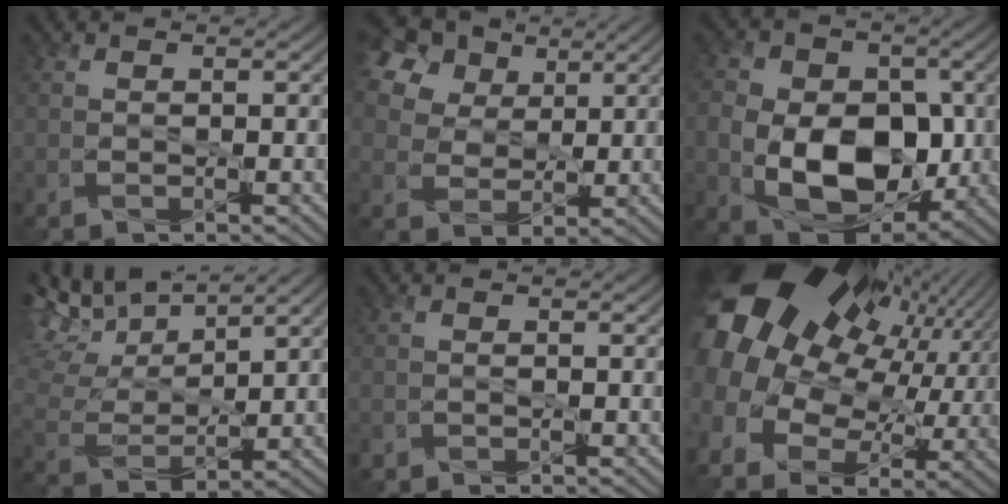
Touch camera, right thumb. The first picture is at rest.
{"total": 15.4, "force": [8.4, 10.7, 7.2], "torque": [-0.225, 0.042, 0.175]}
{"total": 14.6, "force": [-2.6, 10.5, 9.9], "torque": [-0.173, -0.022, -0.045]}
{"total": 10.8, "force": [8.3, 3.1, 6.1], "torque": [-0.156, 0.011, 0.147]}
{"total": 0.6, "force": [-0.5, 0.2, 0.1], "torque": [-0.003, -0.005, -0.009]}
{"total": 20.9, "force": [4.9, 13.7, 15.0], "torque": [-0.291, -0.017, 0.096]}